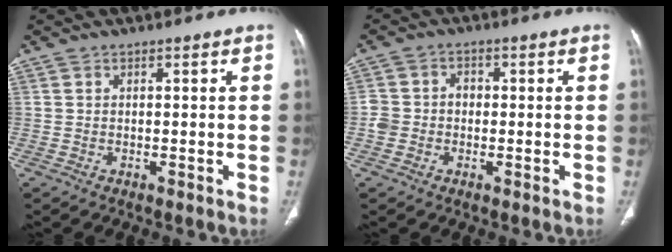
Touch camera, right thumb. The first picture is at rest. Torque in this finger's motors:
{"motor_torque": [0.44, 0.35, 0.67, 0.18, 0.00]}